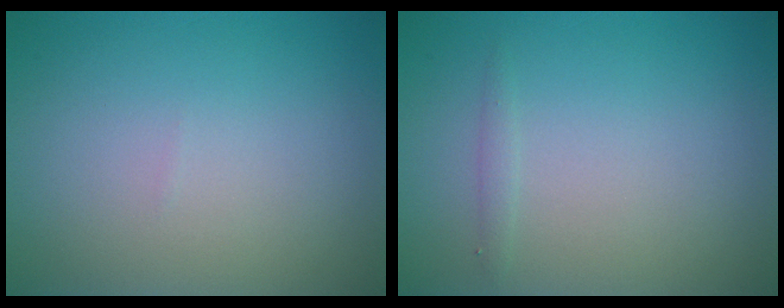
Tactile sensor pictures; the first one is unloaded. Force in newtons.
{"total": 0.6, "press": 0.6, "slide": 0.0}